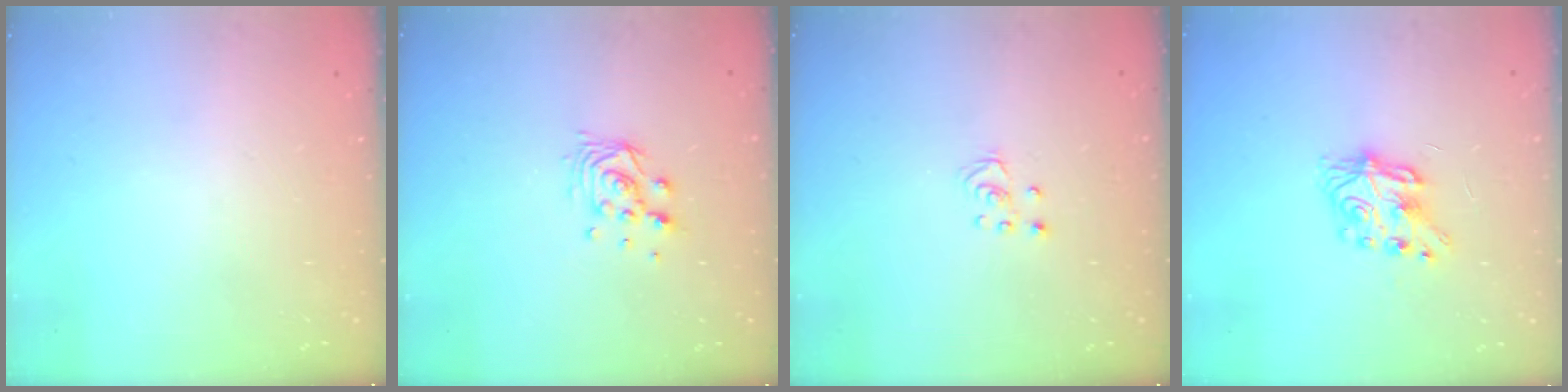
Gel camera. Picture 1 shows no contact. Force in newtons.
{"total": 8.2, "press": 8.2, "slide": 0.4}
{"total": 2.5, "press": 2.5, "slide": 0.2}
{"total": 7.1, "press": 7.1, "slide": 0.4}